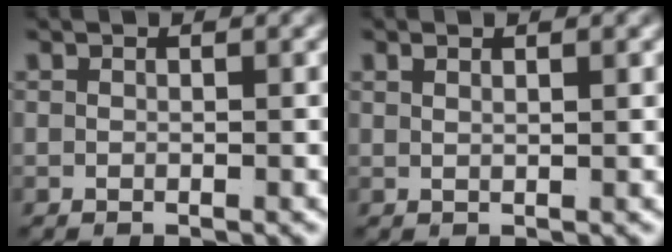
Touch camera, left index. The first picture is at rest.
{"total": 1.1, "force": [0.7, -0.7, 0.5], "torque": [-0.007, -0.002, 0.018]}